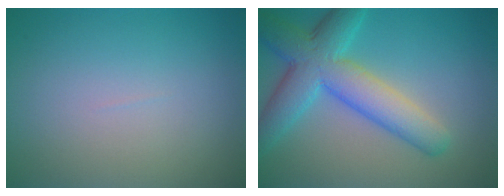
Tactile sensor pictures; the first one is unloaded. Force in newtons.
{"total": 7.5, "press": 7.5, "slide": 0.2}